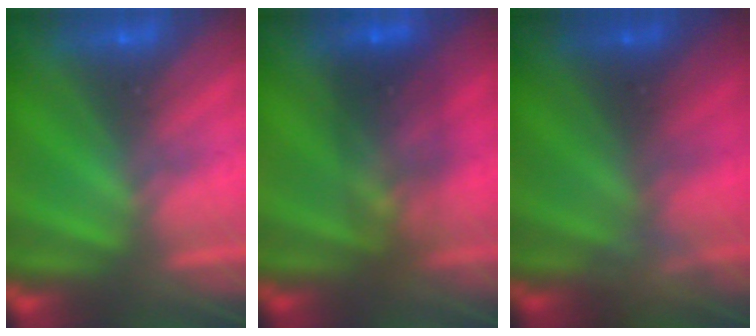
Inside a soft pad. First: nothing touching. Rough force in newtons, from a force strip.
{"total": 7.3}
{"total": 2.3}